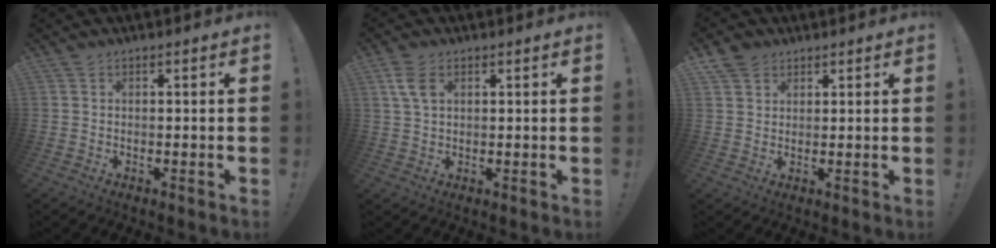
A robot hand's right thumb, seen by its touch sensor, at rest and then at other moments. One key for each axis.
{"total": 5.4, "fx": 2.1, "fy": 3.1, "fz": 3.8, "tx": -0.068, "ty": -0.006, "tz": 0.037}
{"total": 4.4, "fx": 2.9, "fy": 3.2, "fz": 0.9, "tx": -0.006, "ty": -0.015, "tz": 0.054}